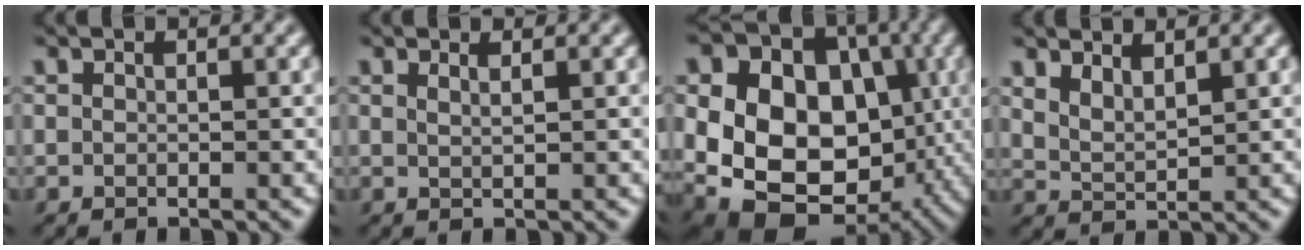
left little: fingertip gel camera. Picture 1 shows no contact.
{"total": 0.7, "force": [0.4, -0.3, 0.4], "torque": [-0.012, 0.001, 0.007]}
{"total": 16.8, "force": [-1.0, 12.6, 11.0], "torque": [-0.165, 0.010, -0.022]}
{"total": 2.4, "force": [1.6, 0.8, 1.6], "torque": [-0.037, -0.003, 0.033]}